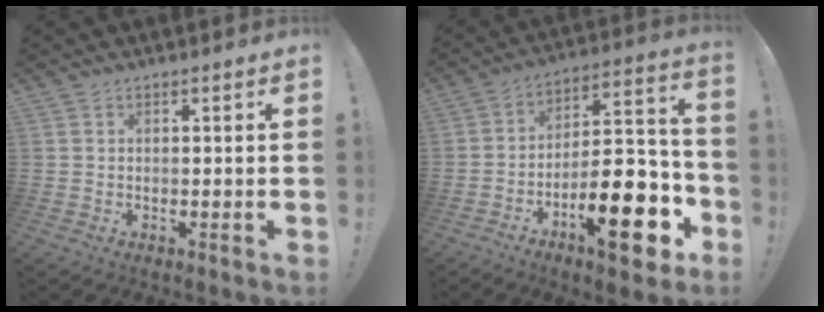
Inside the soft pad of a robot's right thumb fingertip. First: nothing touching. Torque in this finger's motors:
{"motor_torque": [1.99, 2.03, 1.47, -1.30, 0.14]}